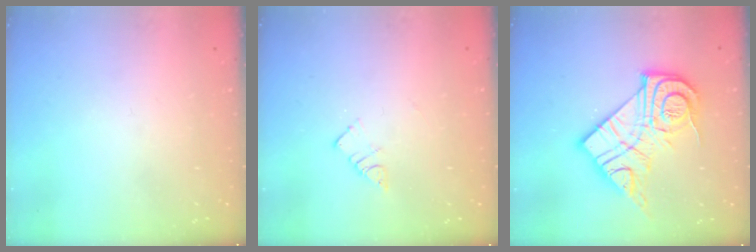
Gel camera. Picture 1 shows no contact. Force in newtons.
{"total": 3.9, "press": 3.9, "slide": 0.4}
{"total": 18.2, "press": 18.2, "slide": 1.1}